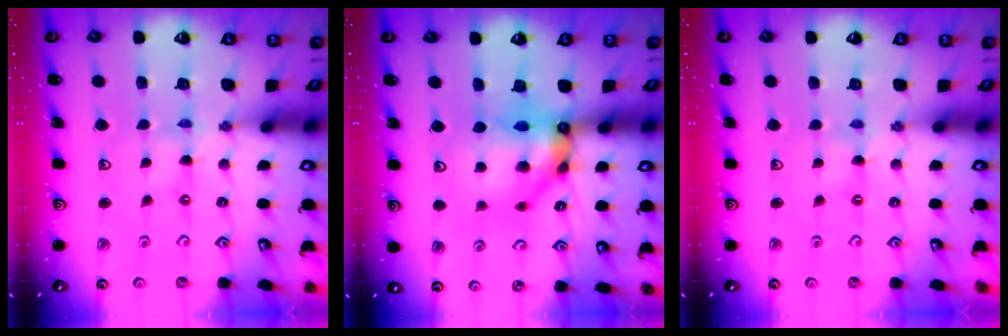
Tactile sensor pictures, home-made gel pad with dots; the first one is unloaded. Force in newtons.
{"total": 12.1, "press": 12.0, "slide": 1.3}
{"total": 0.0}